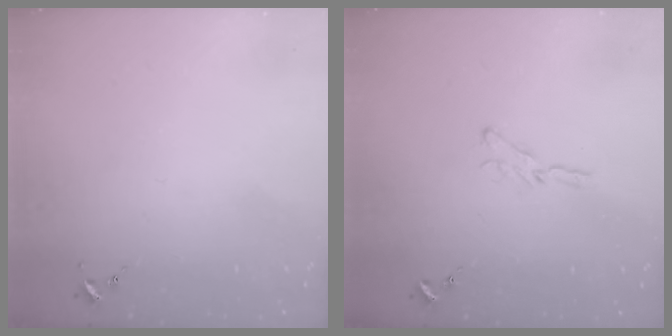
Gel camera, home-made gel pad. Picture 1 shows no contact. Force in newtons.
{"total": 5.6, "press": 5.6, "slide": 0.5}